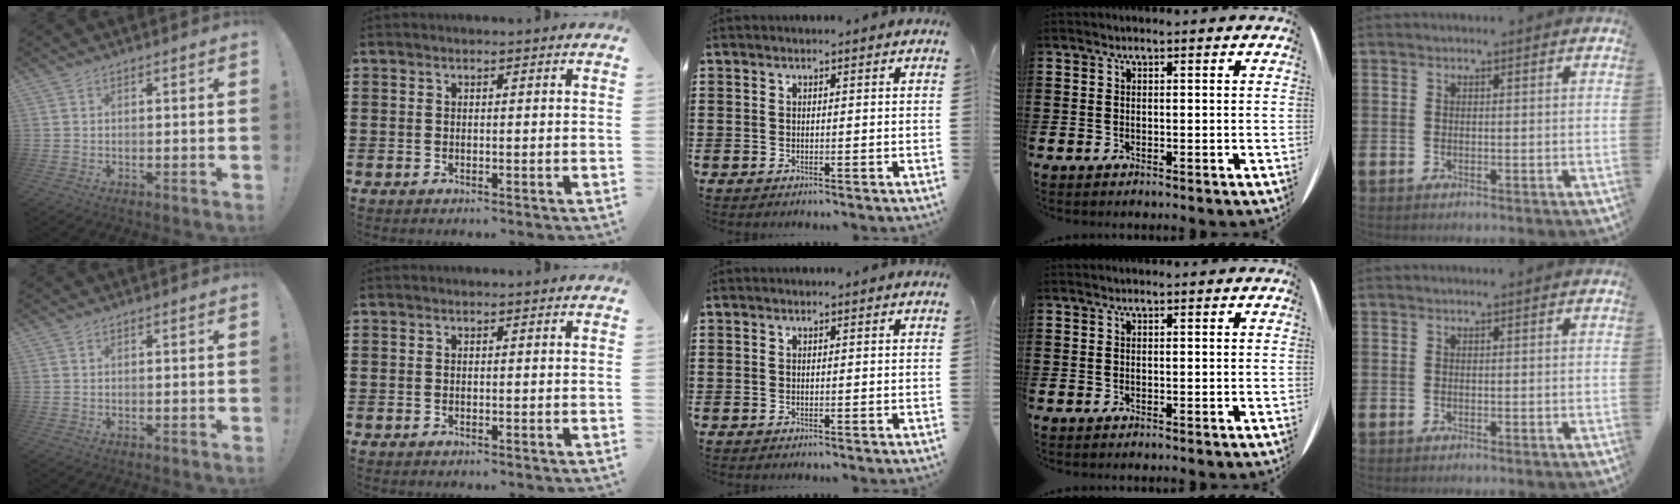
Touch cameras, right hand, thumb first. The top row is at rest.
{}